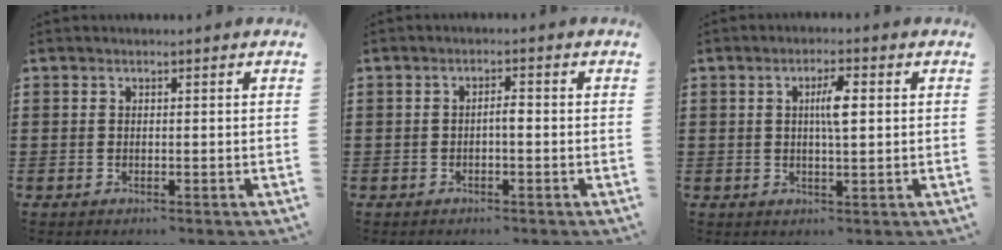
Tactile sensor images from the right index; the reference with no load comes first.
{"total": 1.6, "force": [-0.5, 0.4, 1.5], "torque": [-0.029, 0.001, -0.011]}
{"total": 4.2, "force": [0.7, 1.0, 4.0], "torque": [-0.072, 0.002, 0.007]}